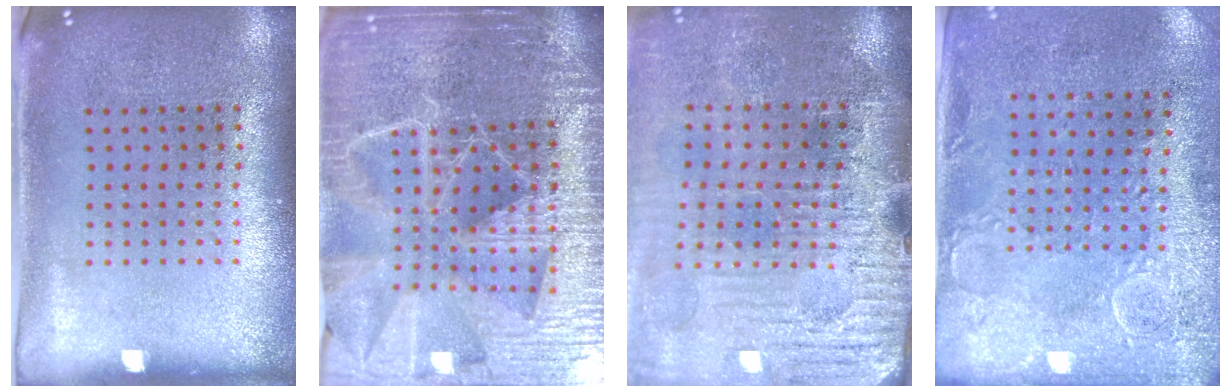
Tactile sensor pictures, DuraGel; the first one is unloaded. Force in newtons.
{"total": 6.0, "press": 5.2, "slide": 2.9}
{"total": 3.9, "press": 3.6, "slide": 1.4}
{"total": 2.9, "press": 2.3, "slide": 1.8}